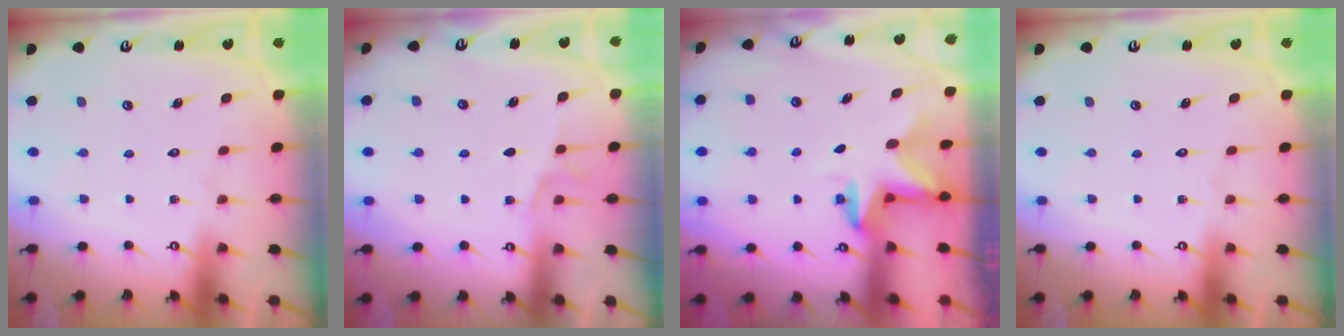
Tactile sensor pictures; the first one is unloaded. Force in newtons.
{"total": 4.1, "press": 3.8, "slide": 1.5}
{"total": 2.8, "press": 2.8, "slide": 0.2}
{"total": 0.0}